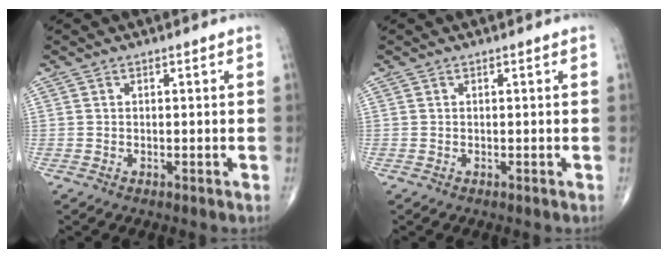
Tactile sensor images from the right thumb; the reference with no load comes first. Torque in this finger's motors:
{"motor_torque": [-0.01, -0.01, 0.00, 0.00, 0.00]}